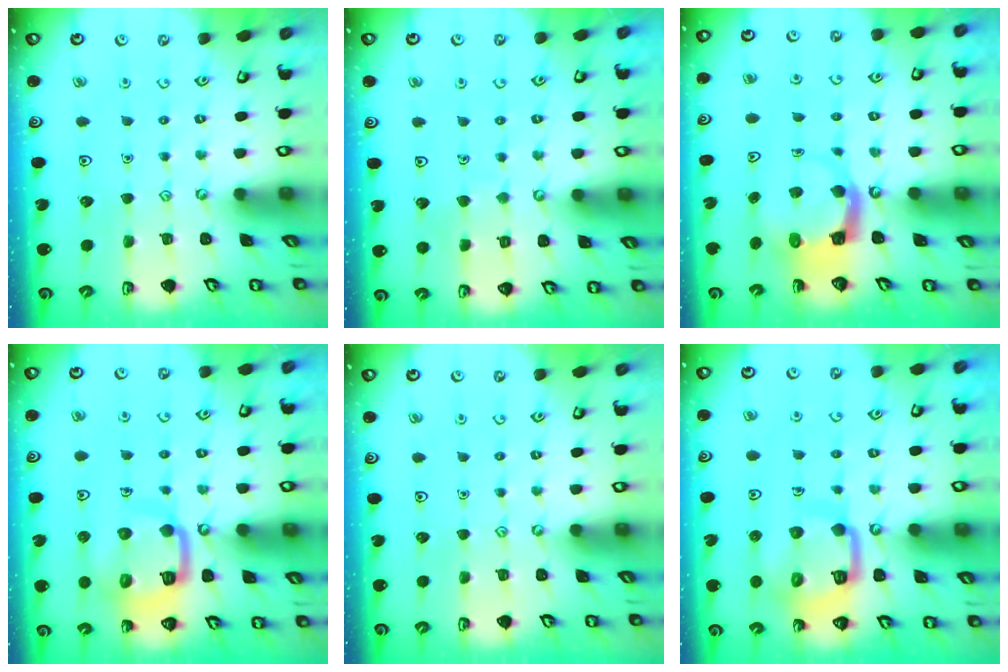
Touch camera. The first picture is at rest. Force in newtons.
{"total": 3.9, "press": 3.9, "slide": 0.4}
{"total": 4.1, "press": 4.1, "slide": 0.3}
{"total": 12.5, "press": 12.4, "slide": 1.5}
{"total": 0.0}
{"total": 12.6, "press": 12.5, "slide": 1.4}